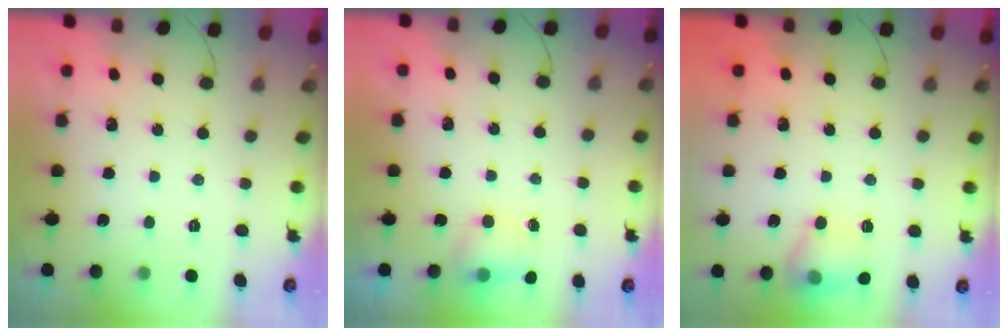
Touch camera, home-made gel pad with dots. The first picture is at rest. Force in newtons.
{"total": 4.7, "press": 4.6, "slide": 1.0}
{"total": 11.9, "press": 11.9, "slide": 0.8}